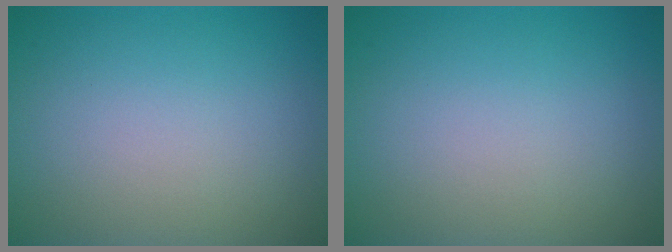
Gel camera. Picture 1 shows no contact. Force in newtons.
{"total": 0.0}